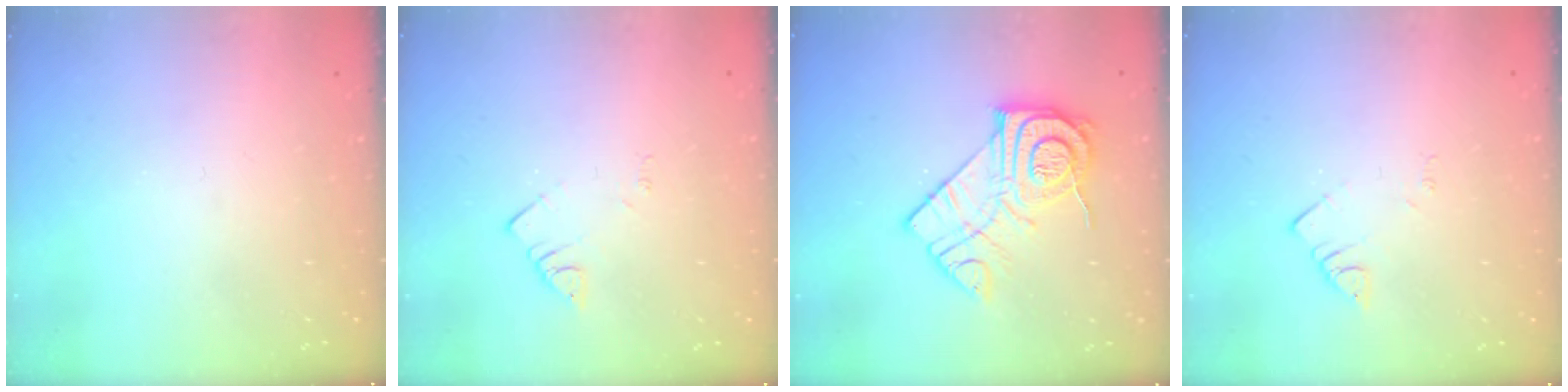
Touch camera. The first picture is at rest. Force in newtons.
{"total": 1.7, "press": 1.6, "slide": 0.3}
{"total": 14.1, "press": 14.1, "slide": 0.3}
{"total": 1.7, "press": 1.6, "slide": 0.3}